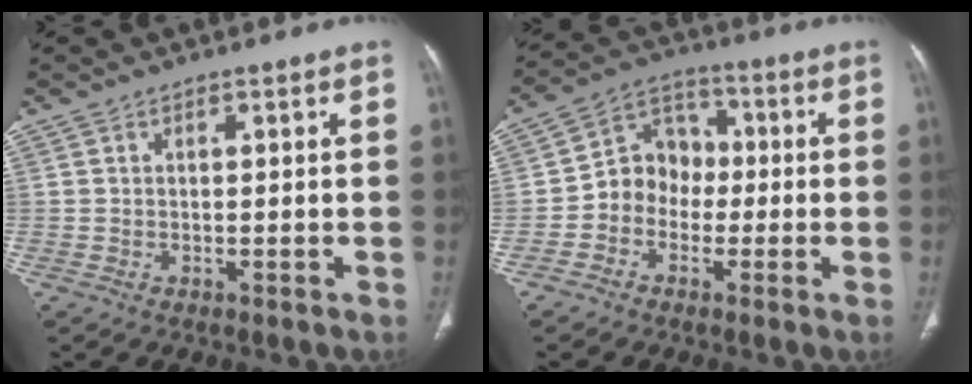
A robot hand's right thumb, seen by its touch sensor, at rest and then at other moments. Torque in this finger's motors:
{"motor_torque": [0.71, 0.98, 0.52, -0.40, 0.02]}